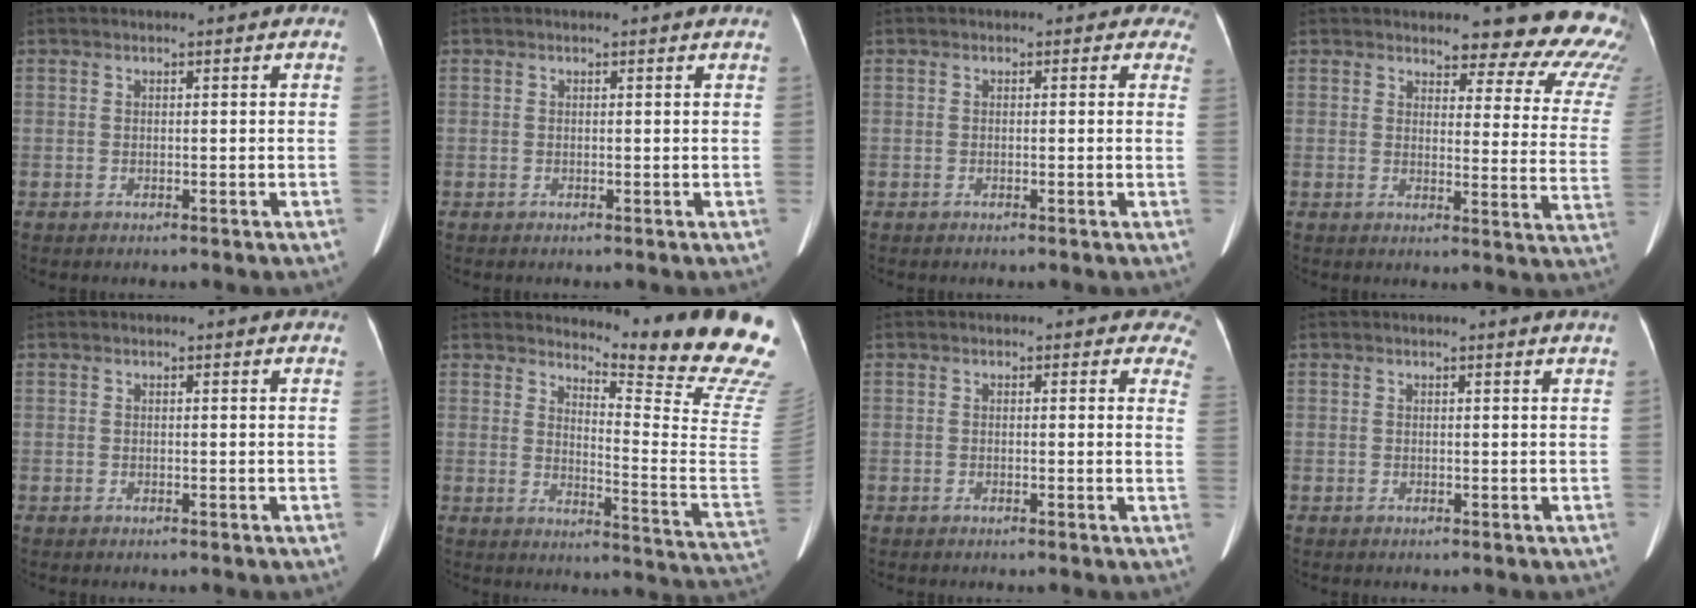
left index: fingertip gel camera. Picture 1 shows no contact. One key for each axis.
{"total": 1.1, "fx": 1.0, "fy": 0.3, "fz": 0.1, "tx": -0.016, "ty": 0.005, "tz": 0.005}
{"total": 2.2, "fx": 1.6, "fy": 1.5, "fz": 0.3, "tx": 0.020, "ty": -0.003, "tz": -0.008}
{"total": 17.3, "fx": 16.3, "fy": 4.1, "fz": 4.1, "tx": -0.011, "ty": -0.106, "tz": 0.149}
{"total": 1.9, "fx": 1.8, "fy": 0.3, "fz": 0.4, "tx": -0.014, "ty": 0.003, "tz": 0.010}
{"total": 19.8, "fx": 18.6, "fy": -0.4, "fz": 6.7, "tx": -0.102, "ty": -0.165, "tz": 0.211}
{"total": 4.4, "fx": 3.8, "fy": 2.0, "fz": 0.6, "tx": 0.028, "ty": -0.010, "tz": 0.005}
{"total": 1.8, "fx": 1.7, "fy": -0.3, "fz": 0.4, "tx": -0.014, "ty": -0.009, "tz": 0.011}